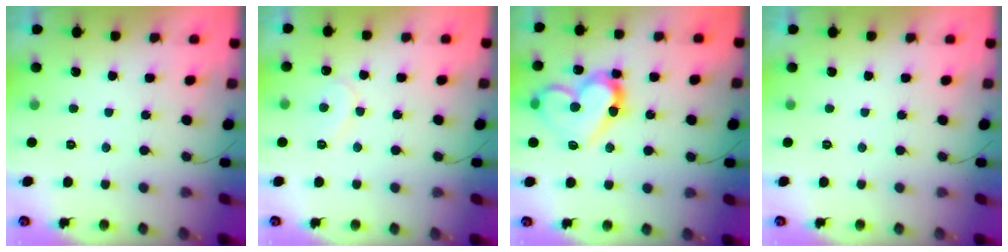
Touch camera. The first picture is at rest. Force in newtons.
{"total": 6.7, "press": 6.7, "slide": 0.5}
{"total": 16.5, "press": 16.5, "slide": 1.1}
{"total": 0.0}